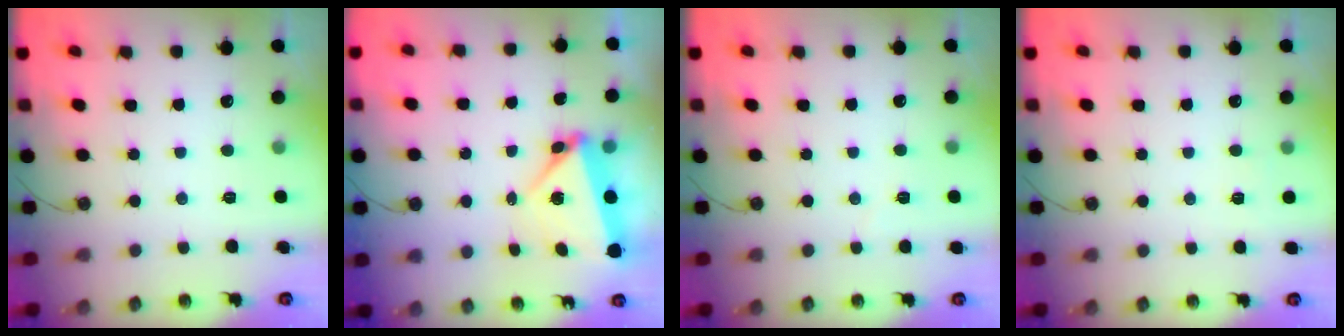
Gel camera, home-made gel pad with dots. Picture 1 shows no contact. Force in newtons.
{"total": 6.1, "press": 5.2, "slide": 3.2}
{"total": 3.6, "press": 2.7, "slide": 2.4}
{"total": 2.7, "press": 2.4, "slide": 1.3}